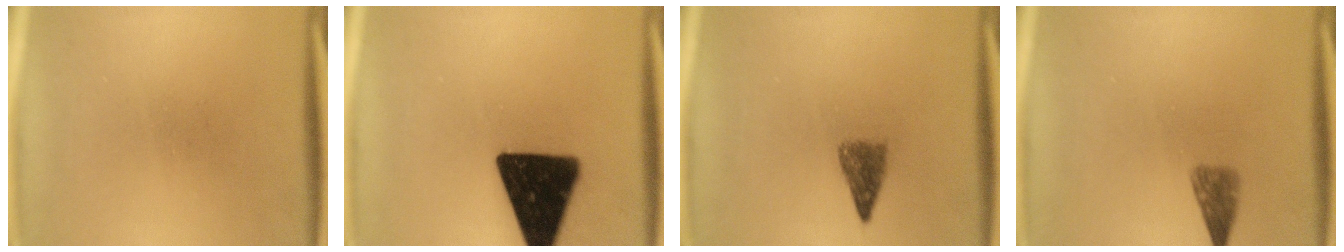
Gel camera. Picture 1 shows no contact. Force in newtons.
{"total": 19.5}
{"total": 2.9}
{"total": 2.5}